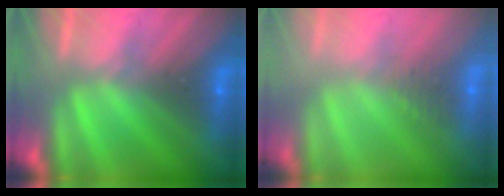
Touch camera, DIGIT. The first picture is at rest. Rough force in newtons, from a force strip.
{"total": 2.6}